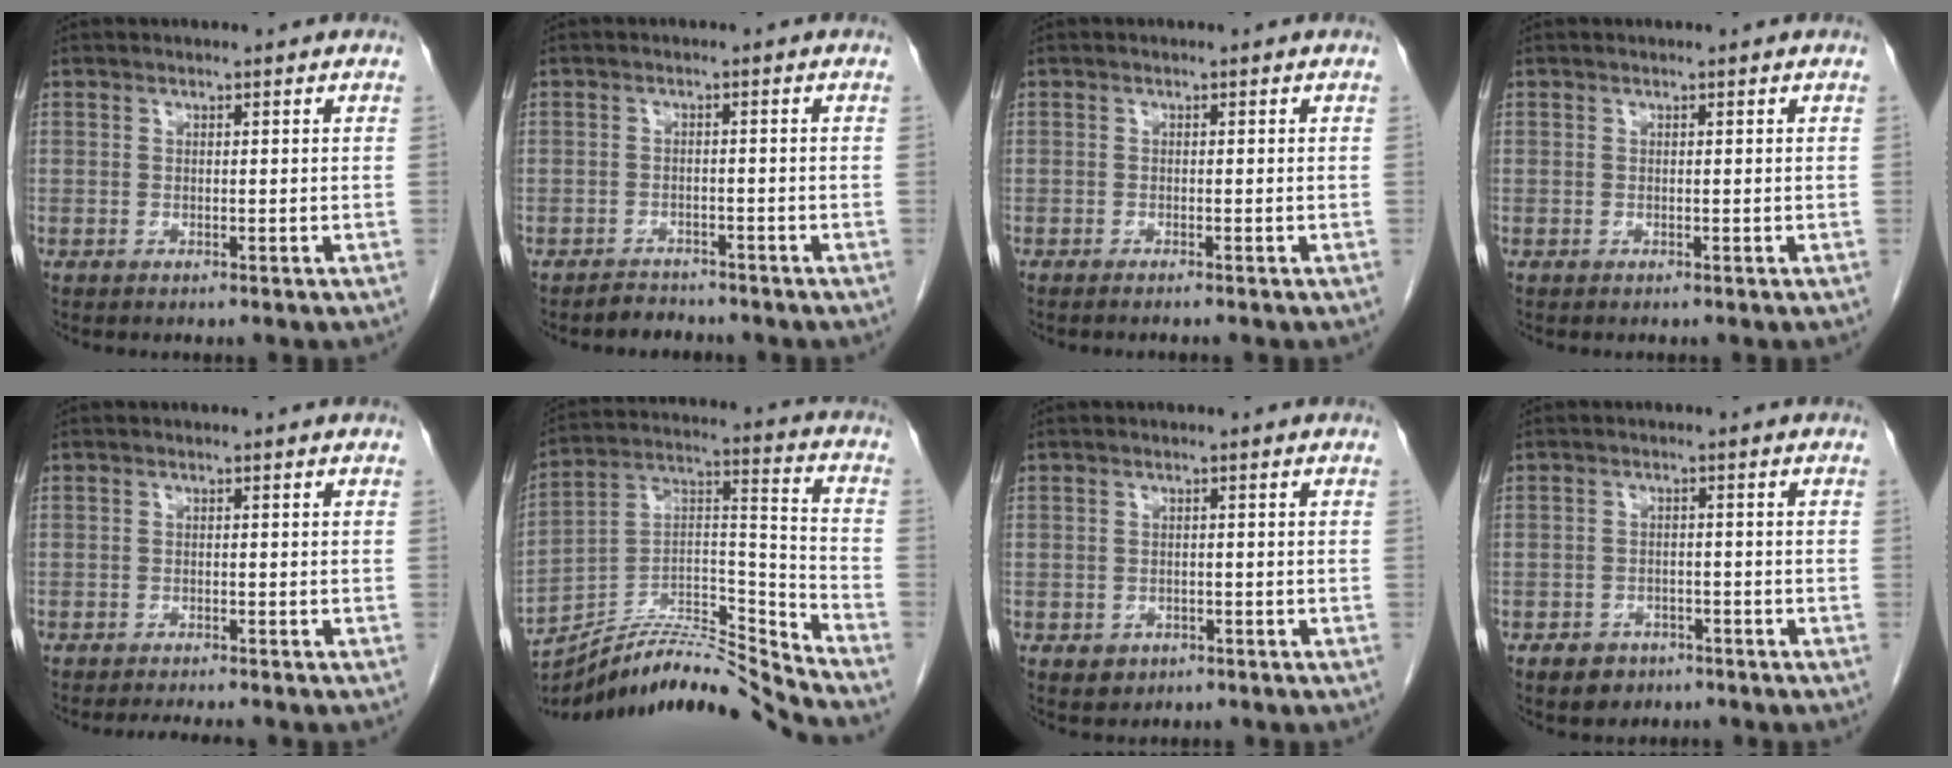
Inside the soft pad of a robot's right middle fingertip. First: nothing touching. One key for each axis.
{"total": 2.3, "fx": -2.1, "fy": 0.8, "fz": -0.3, "tx": 0.000, "ty": -0.001, "tz": -0.033}
{"total": 1.4, "fx": -1.2, "fy": -0.1, "fz": 0.7, "tx": -0.010, "ty": 0.000, "tz": -0.013}
{"total": 0.0}
{"total": 4.2, "fx": -3.8, "fy": 0.5, "fz": 1.7, "tx": -0.019, "ty": -0.007, "tz": -0.054}
{"total": 18.0, "fx": -17.5, "fy": -1.3, "fz": 4.1, "tx": -0.067, "ty": 0.052, "tz": -0.301}
{"total": 2.4, "fx": -1.2, "fy": 2.0, "fz": 0.6, "tx": -0.010, "ty": 0.005, "tz": -0.009}
{"total": 3.8, "fx": -2.4, "fy": 2.7, "fz": 1.0, "tx": -0.017, "ty": 0.007, "tz": -0.030}